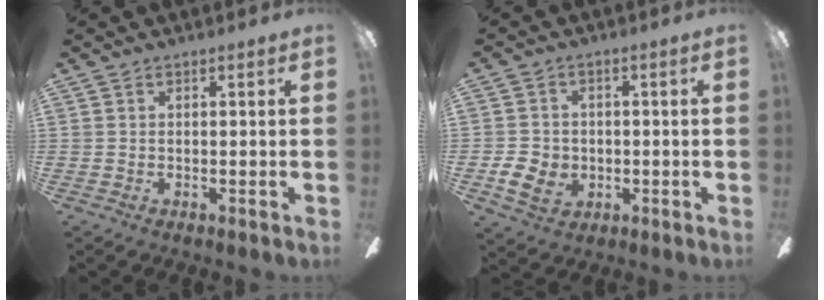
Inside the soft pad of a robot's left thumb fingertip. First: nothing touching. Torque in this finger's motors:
{"motor_torque": [0.08, 0.13, -0.16, 0.08, 0.03]}